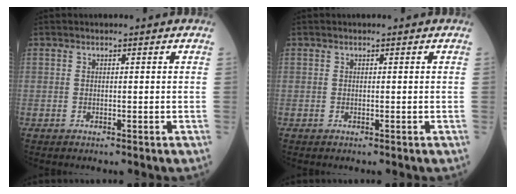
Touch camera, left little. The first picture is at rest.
{"total": 0.0}